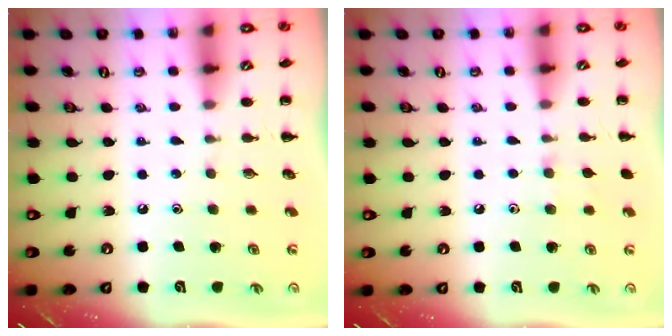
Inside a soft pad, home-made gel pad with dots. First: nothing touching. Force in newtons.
{"total": 4.9, "press": 4.6, "slide": 1.7}